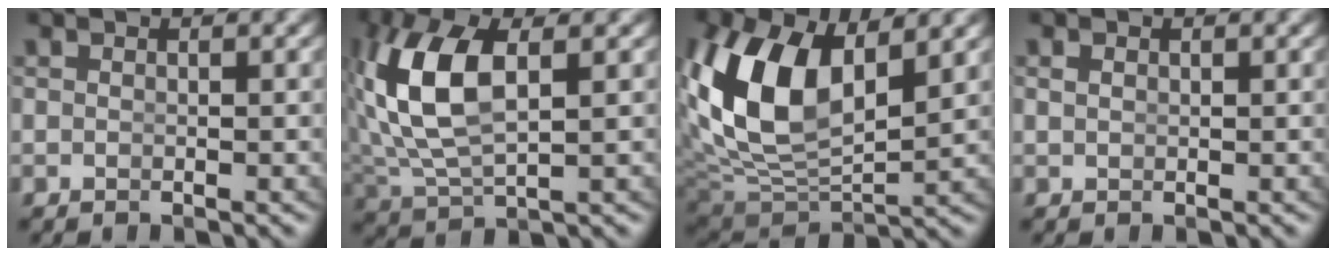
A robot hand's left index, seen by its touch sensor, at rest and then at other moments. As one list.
[{"total": 6.8, "force": [1.4, 3.2, 5.8], "torque": [-0.143, -0.013, 0.041]}, {"total": 10.2, "force": [2.6, 6.0, 7.8], "torque": [-0.180, -0.012, 0.058]}, {"total": 0.0}]